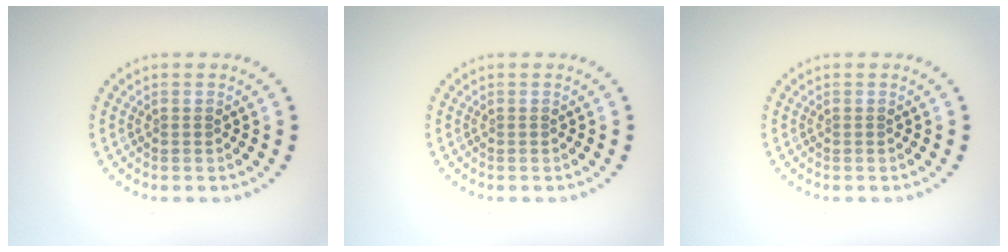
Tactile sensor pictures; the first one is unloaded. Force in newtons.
{"total": 0.0}
{"total": 0.0}